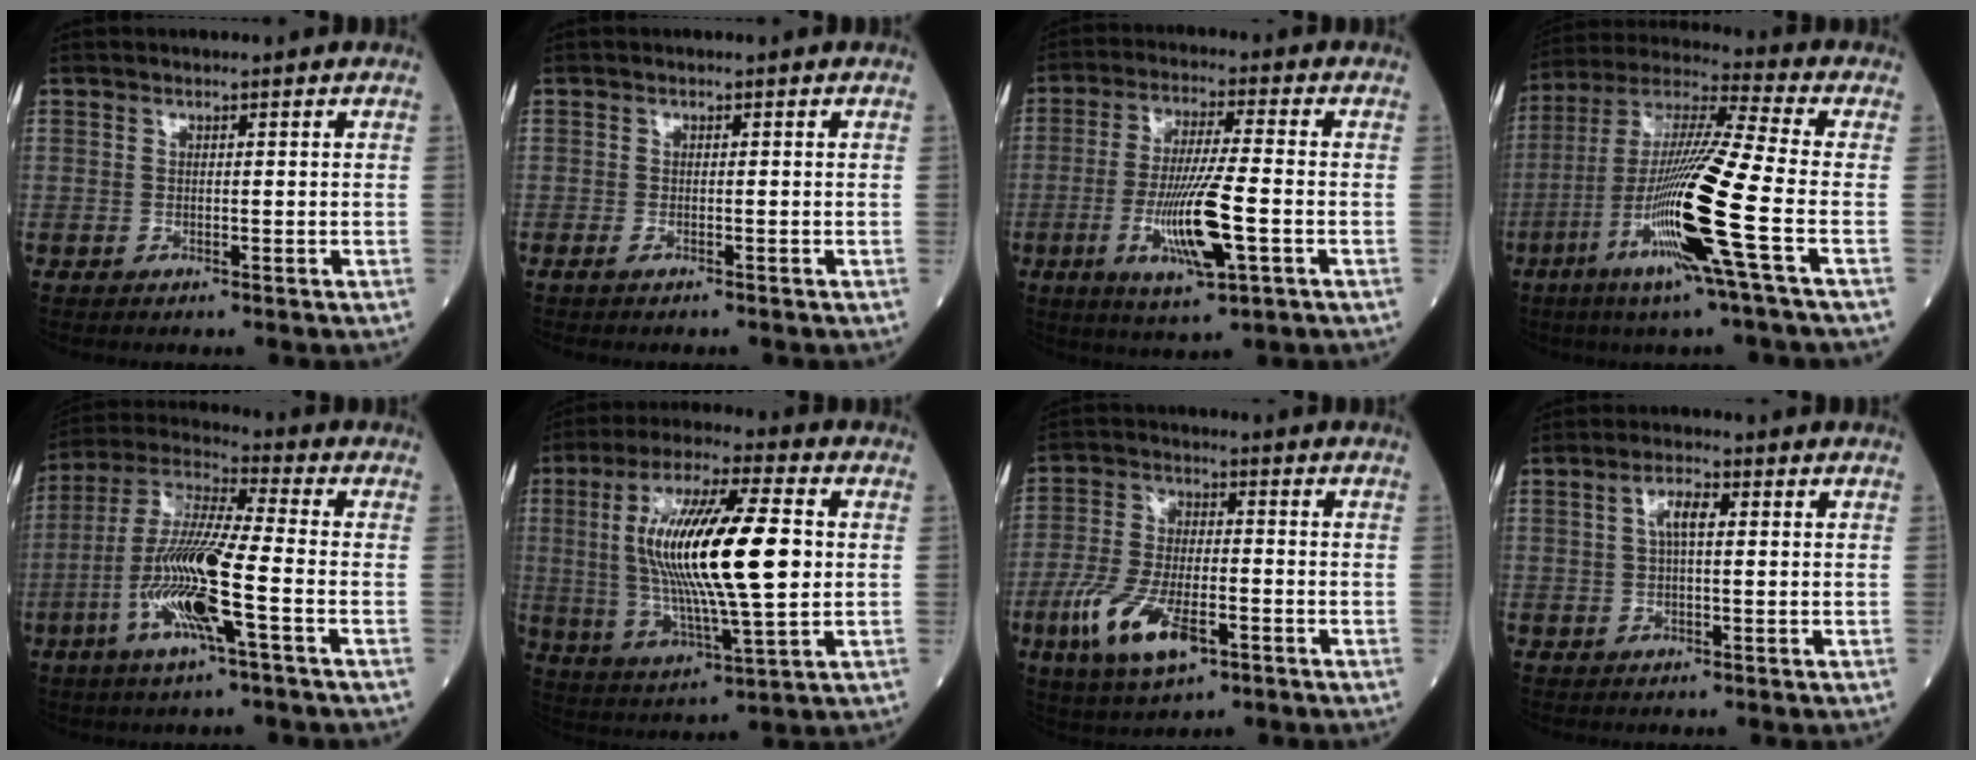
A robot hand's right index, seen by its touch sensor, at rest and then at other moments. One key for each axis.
{"total": 0.9, "fx": -0.8, "fy": 0.0, "fz": 0.4, "tx": -0.012, "ty": -0.002, "tz": -0.010}
{"total": 11.6, "fx": -3.3, "fy": 1.0, "fz": 11.1, "tx": -0.213, "ty": -0.015, "tz": -0.059}
{"total": 17.9, "fx": -6.0, "fy": -1.1, "fz": 16.8, "tx": -0.344, "ty": -0.023, "tz": -0.125}
{"total": 14.3, "fx": -4.3, "fy": 0.7, "fz": 13.6, "tx": -0.282, "ty": -0.005, "tz": -0.087}
{"total": 19.5, "fx": 1.9, "fy": 2.8, "fz": 19.2, "tx": -0.365, "ty": 0.006, "tz": 0.032}
{"total": 11.7, "fx": -5.2, "fy": 4.1, "fz": 9.7, "tx": -0.203, "ty": -0.013, "tz": -0.090}
{"total": 3.4, "fx": 0.7, "fy": 0.9, "fz": 3.2, "tx": -0.062, "ty": 0.012, "tz": 0.011}